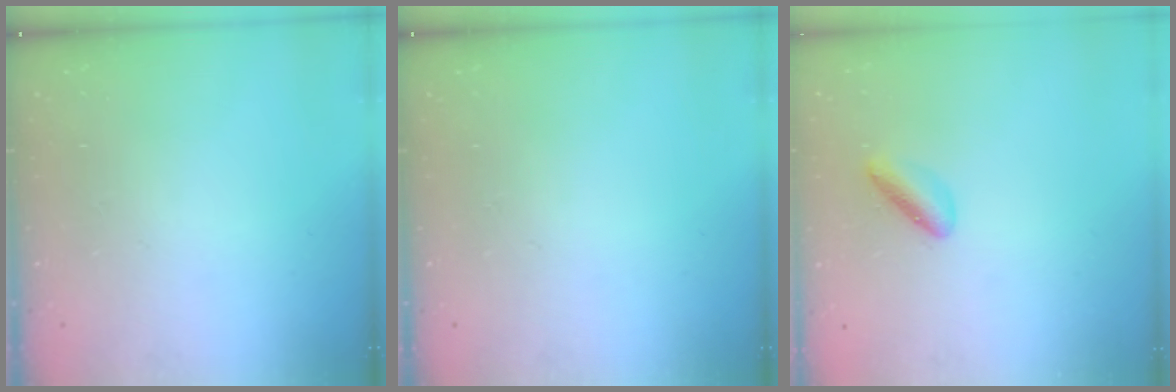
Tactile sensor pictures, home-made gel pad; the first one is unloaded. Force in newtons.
{"total": 0.0}
{"total": 3.2, "press": 3.2, "slide": 0.6}